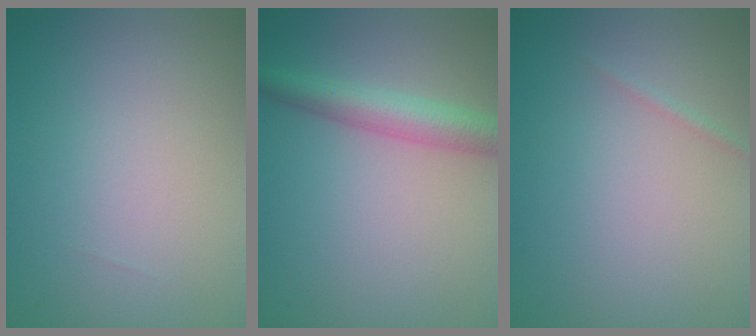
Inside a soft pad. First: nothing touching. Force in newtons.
{"total": 4.0, "press": 4.0, "slide": 0.1}
{"total": 0.6, "press": 0.5, "slide": 0.0}